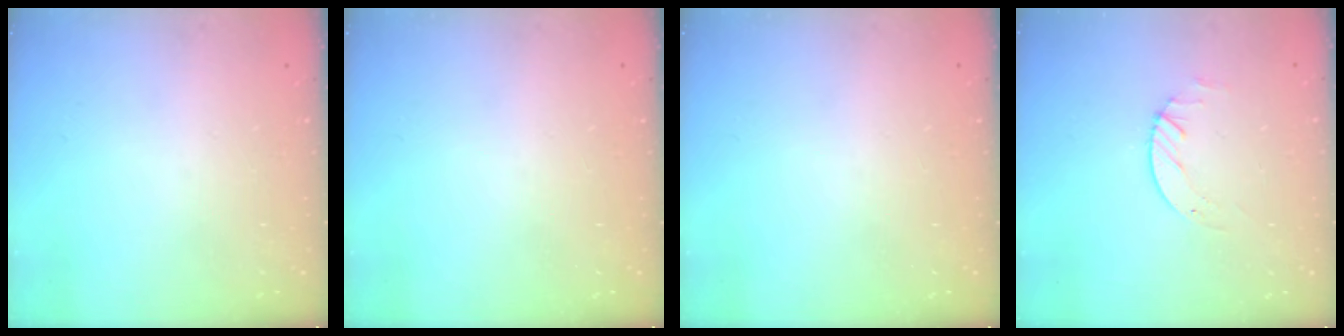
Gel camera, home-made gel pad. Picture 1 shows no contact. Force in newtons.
{"total": 0.0}
{"total": 0.0}
{"total": 2.3, "press": 2.3, "slide": 0.3}